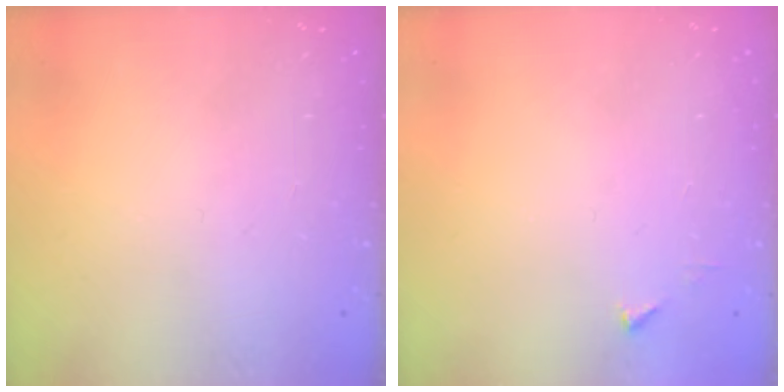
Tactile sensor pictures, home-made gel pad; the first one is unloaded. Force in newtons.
{"total": 3.2, "press": 3.2, "slide": 0.3}